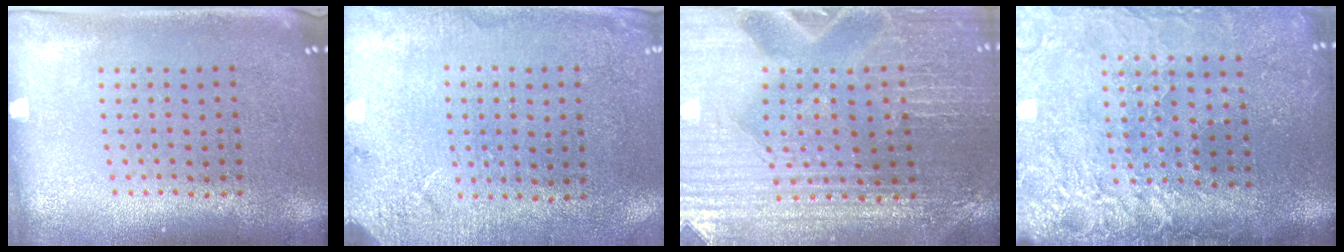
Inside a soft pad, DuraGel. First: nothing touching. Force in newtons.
{"total": 2.6, "press": 2.4, "slide": 0.9}
{"total": 2.9, "press": 2.8, "slide": 0.3}
{"total": 4.3, "press": 3.6, "slide": 2.3}